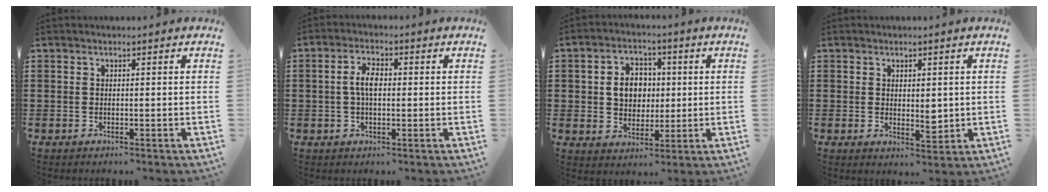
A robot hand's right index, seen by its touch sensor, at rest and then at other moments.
{"total": 3.9, "force": [0.0, 1.7, 3.6], "torque": [-0.077, 0.004, -0.004]}
{"total": 6.2, "force": [0.5, 5.0, 3.6], "torque": [-0.071, 0.011, 0.003]}
{"total": 3.1, "force": [0.7, 1.9, 2.3], "torque": [-0.028, -0.002, 0.010]}